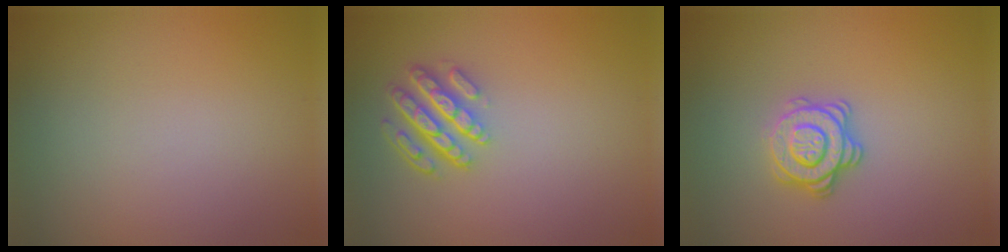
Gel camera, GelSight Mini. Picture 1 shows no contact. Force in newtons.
{"total": 4.2, "press": 3.2, "slide": 2.8}
{"total": 2.8, "press": 2.6, "slide": 1.0}